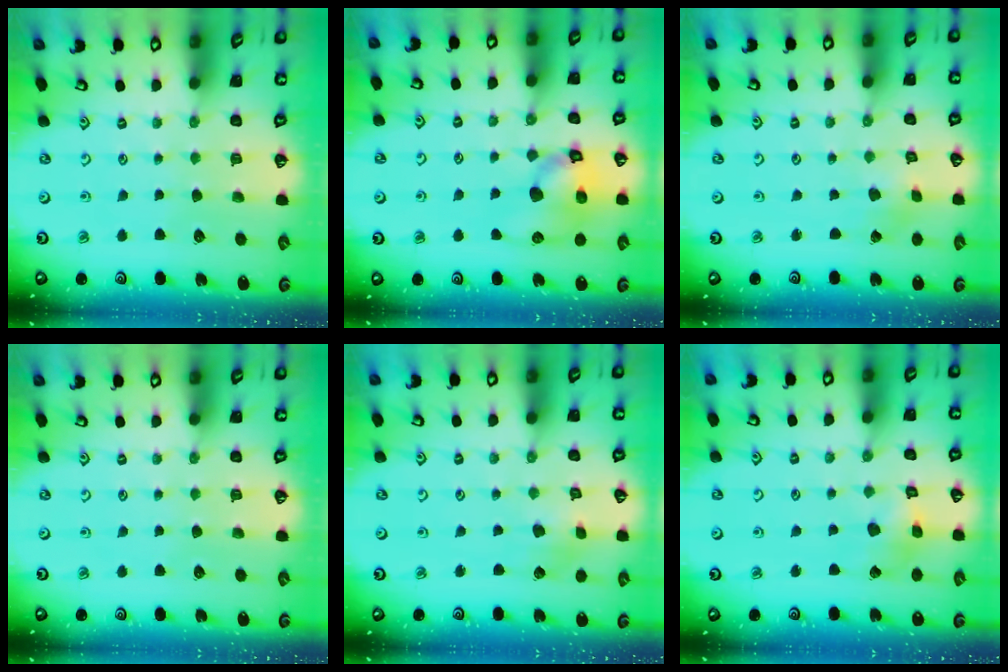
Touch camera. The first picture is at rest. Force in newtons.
{"total": 13.7, "press": 13.6, "slide": 2.0}
{"total": 0.7, "press": 0.7, "slide": 0.1}
{"total": 0.0}
{"total": 2.8, "press": 2.8, "slide": 0.1}
{"total": 6.3, "press": 6.3, "slide": 0.4}